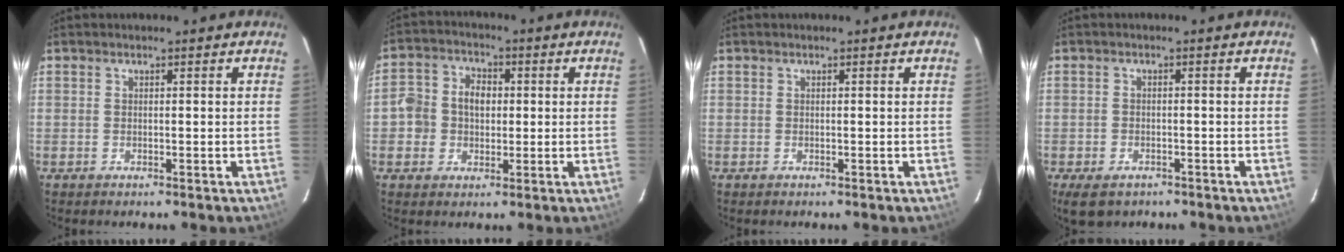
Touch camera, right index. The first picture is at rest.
{"total": 6.7, "force": [-0.4, 6.0, 3.0], "torque": [-0.063, 0.021, -0.010]}
{"total": 0.0}
{"total": 5.3, "force": [-3.6, 3.1, 2.5], "torque": [-0.061, -0.011, -0.054]}